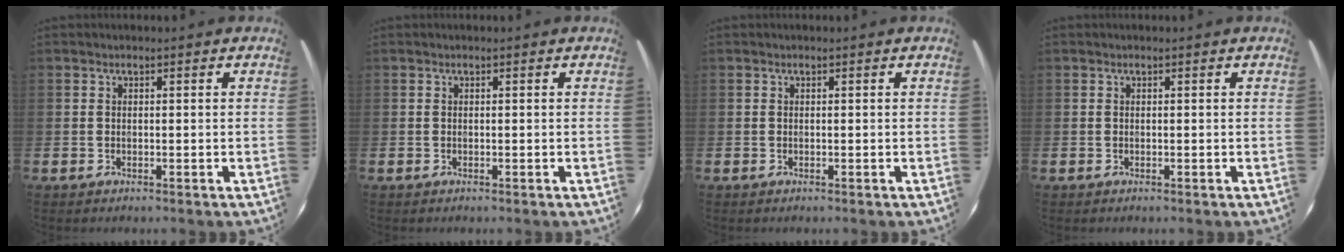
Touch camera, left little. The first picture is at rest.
{"total": 0.0}
{"total": 0.0}
{"total": 0.0}